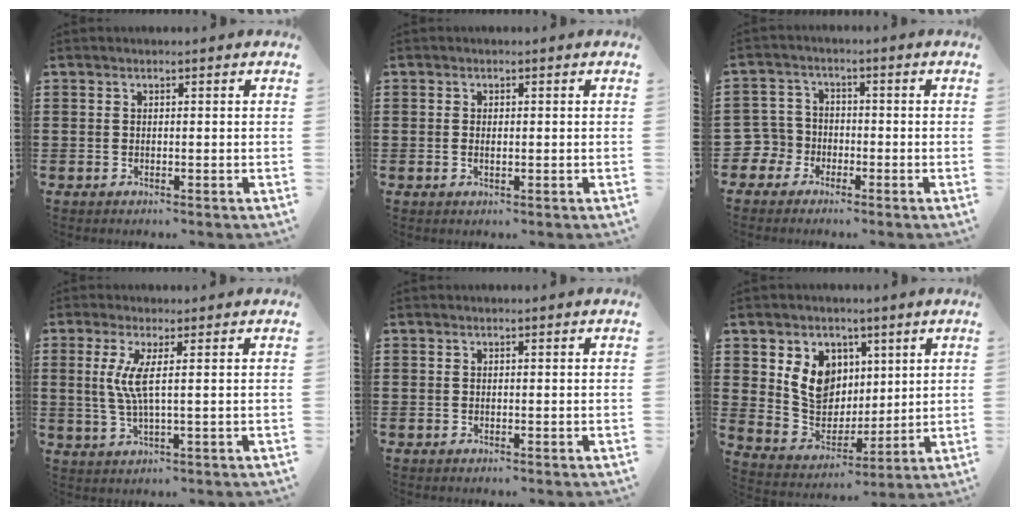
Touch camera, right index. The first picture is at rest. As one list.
[{"total": 0.9, "force": [0.0, 0.5, 0.8], "torque": [-0.016, 0.002, -0.001]}, {"total": 4.4, "force": [-2.3, 3.8, 0.6], "torque": [-0.050, 0.001, -0.054]}, {"total": 5.1, "force": [0.9, 0.1, 5.0], "torque": [-0.112, -0.014, 0.009]}, {"total": 0.0}, {"total": 9.0, "force": [3.2, 7.6, 3.7], "torque": [-0.097, 0.008, 0.066]}]